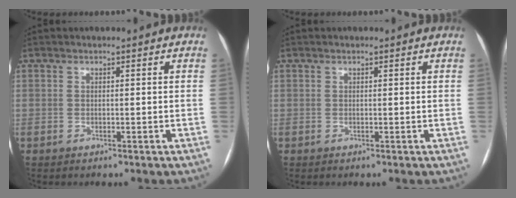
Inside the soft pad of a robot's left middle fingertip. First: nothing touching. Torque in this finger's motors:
{"motor_torque": [-0.06, 0.07, -0.09, -0.01]}